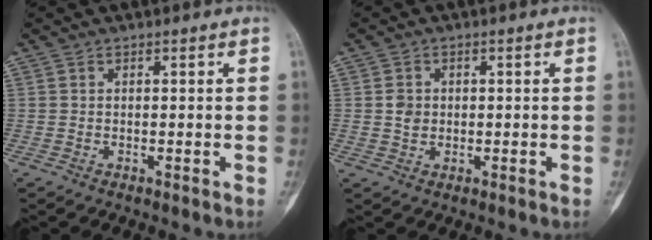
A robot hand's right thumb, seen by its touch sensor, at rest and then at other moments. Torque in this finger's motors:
{"motor_torque": [-0.08, -0.06, -0.06, 0.06, 0.17]}